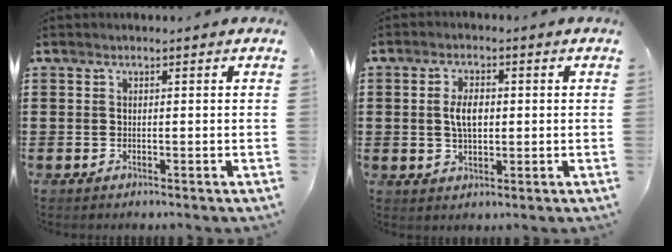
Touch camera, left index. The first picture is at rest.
{"total": 4.1, "force": [0.3, 2.1, 3.5], "torque": [-0.064, 0.005, 0.002]}